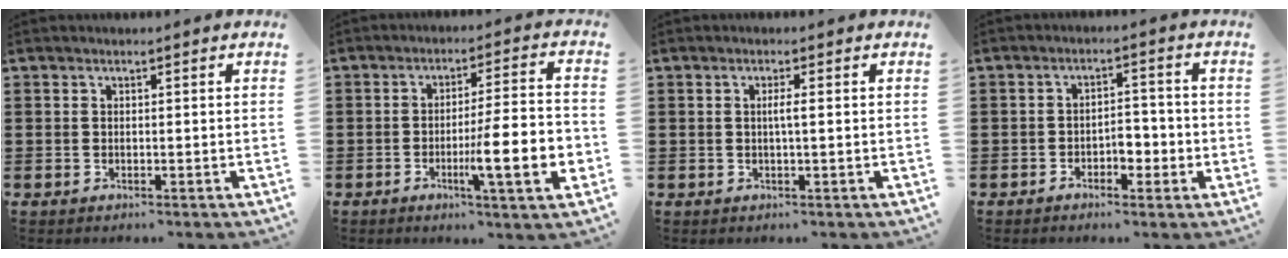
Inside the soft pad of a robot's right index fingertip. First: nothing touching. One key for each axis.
{"total": 11.1, "fx": -3.3, "fy": 1.3, "fz": 10.5, "tx": -0.169, "ty": -0.009, "tz": -0.058}
{"total": 1.7, "fx": 0.0, "fy": 0.0, "fz": 1.7, "tx": -0.033, "ty": -0.001, "tz": -0.002}
{"total": 3.3, "fx": -1.6, "fy": 1.8, "fz": 2.3, "tx": -0.034, "ty": 0.001, "tz": -0.034}